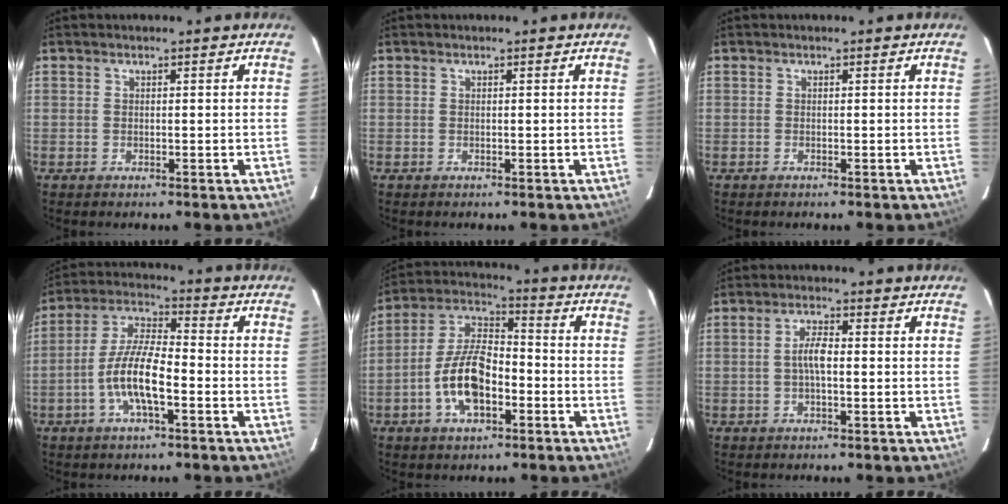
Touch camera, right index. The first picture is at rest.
{"total": 0.0}
{"total": 0.0}
{"total": 10.3, "force": [-3.7, 2.7, 9.2], "torque": [-0.191, 0.005, -0.072]}
{"total": 12.4, "force": [-4.5, 5.9, 9.9], "torque": [-0.202, 0.016, -0.079]}
{"total": 3.4, "force": [-0.4, 1.0, 3.3], "torque": [-0.065, 0.007, -0.008]}